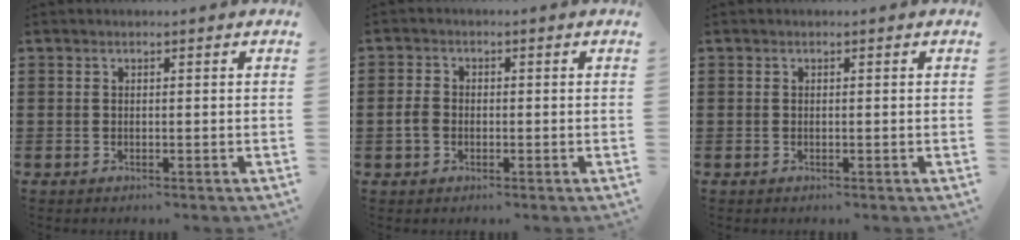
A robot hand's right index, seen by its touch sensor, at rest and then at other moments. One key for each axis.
{"total": 2.5, "fx": -0.5, "fy": 1.9, "fz": 1.6, "tx": -0.049, "ty": -0.005, "tz": -0.014}
{"total": 0.0}